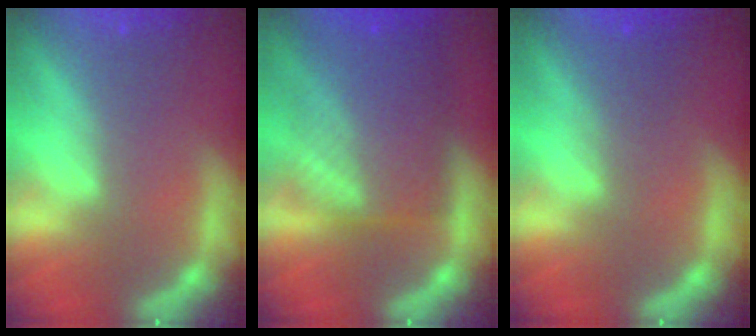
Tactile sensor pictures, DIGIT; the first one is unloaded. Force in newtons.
{"total": 10.0}
{"total": 1.9}